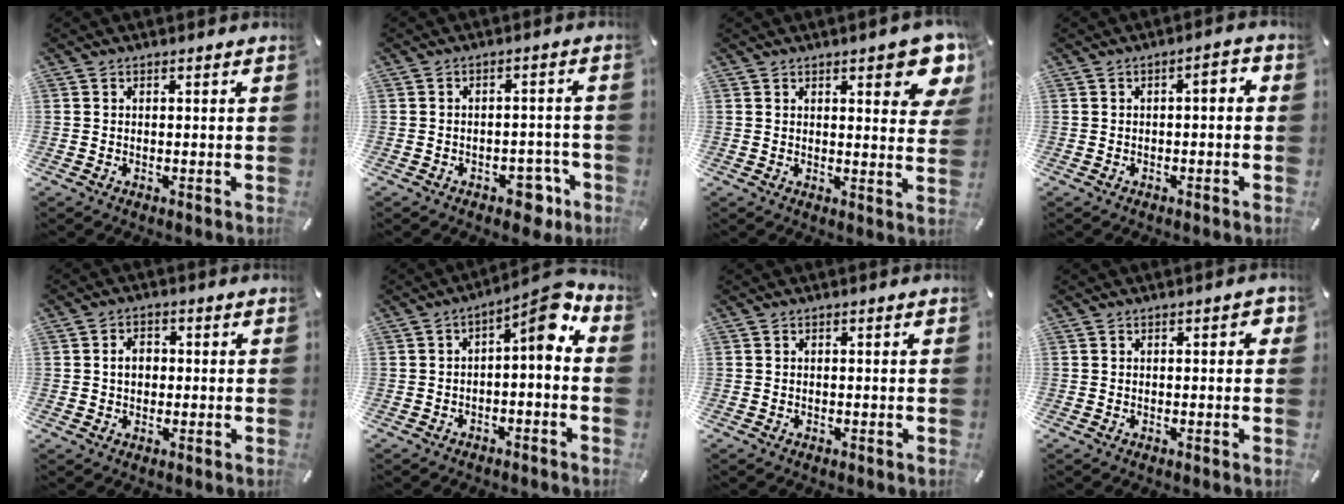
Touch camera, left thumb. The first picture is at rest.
{"total": 6.7, "force": [-4.0, 3.8, 3.8], "torque": [-0.037, 0.021, -0.069]}
{"total": 9.5, "force": [5.5, 3.0, 7.2], "torque": [-0.088, -0.032, 0.088]}
{"total": 3.4, "force": [-1.0, 1.4, 2.9], "torque": [-0.054, 0.015, -0.022]}
{"total": 3.9, "force": [0.0, 3.1, 2.4], "torque": [-0.039, 0.006, -0.005]}
{"total": 8.2, "force": [1.5, 2.8, 7.6], "torque": [-0.114, -0.015, 0.018]}
{"total": 0.0}
{"total": 2.0, "force": [0.0, 0.8, 1.8], "torque": [-0.028, 0.003, -0.003]}